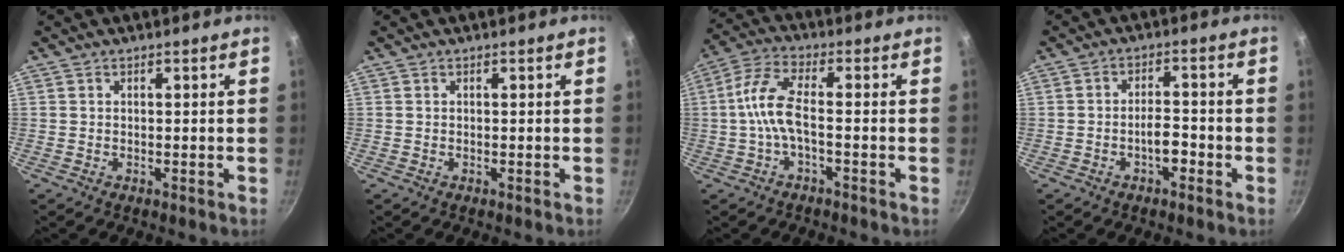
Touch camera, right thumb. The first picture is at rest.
{"total": 0.0}
{"total": 7.6, "force": [-1.6, 2.6, 6.9], "torque": [-0.162, 0.024, -0.045]}
{"total": 4.0, "force": [-1.9, 1.7, 3.0], "torque": [-0.038, 0.024, -0.033]}